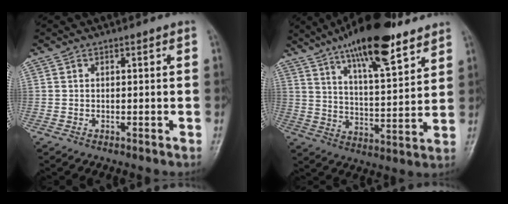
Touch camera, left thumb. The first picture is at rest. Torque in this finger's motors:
{"motor_torque": [1.01, -0.27, 1.53, -1.24, 0.27]}